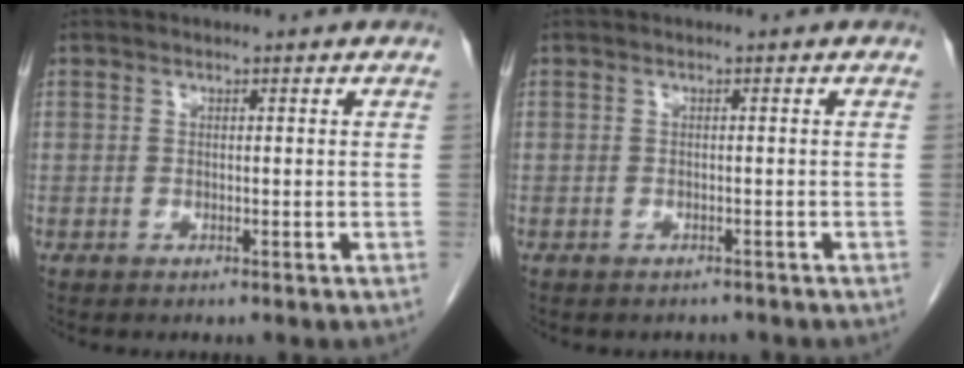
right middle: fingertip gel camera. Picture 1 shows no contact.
{"total": 1.6, "force": [-1.4, 0.7, 0.1], "torque": [-0.007, 0.000, -0.020]}